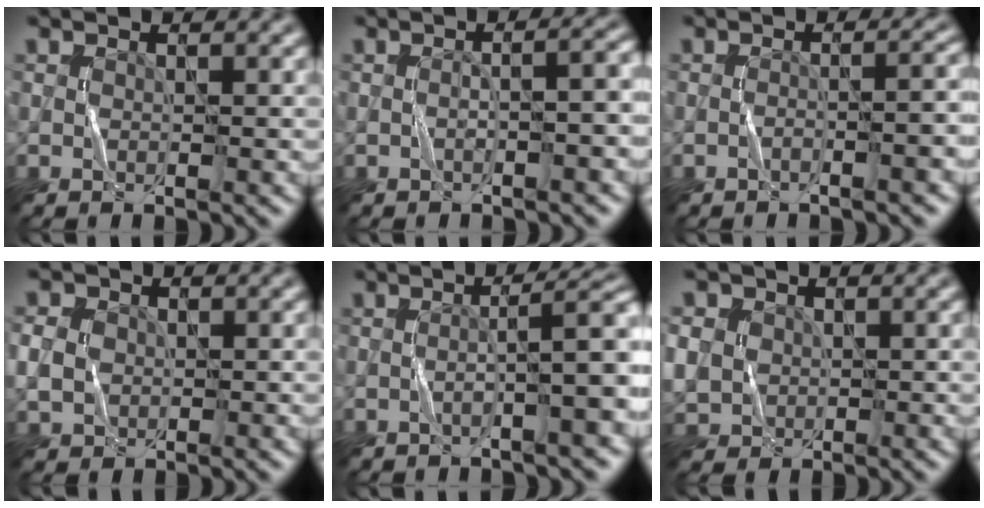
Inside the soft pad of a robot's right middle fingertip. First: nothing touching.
{"total": 3.6, "force": [-1.2, 1.0, 3.3], "torque": [-0.034, 0.016, -0.022]}
{"total": 3.3, "force": [-1.8, 0.7, 2.6], "torque": [-0.025, 0.019, -0.032]}
{"total": 2.7, "force": [0.0, 2.3, 1.3], "torque": [-0.033, 0.001, -0.001]}
{"total": 5.6, "force": [-1.0, 0.8, 5.5], "torque": [-0.070, 0.019, -0.023]}
{"total": 4.6, "force": [0.3, 4.1, 2.0], "torque": [-0.063, 0.014, 0.000]}